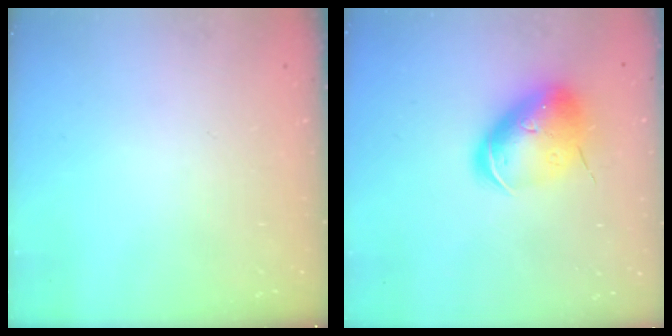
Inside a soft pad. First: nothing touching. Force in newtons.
{"total": 13.0, "press": 12.8, "slide": 2.3}